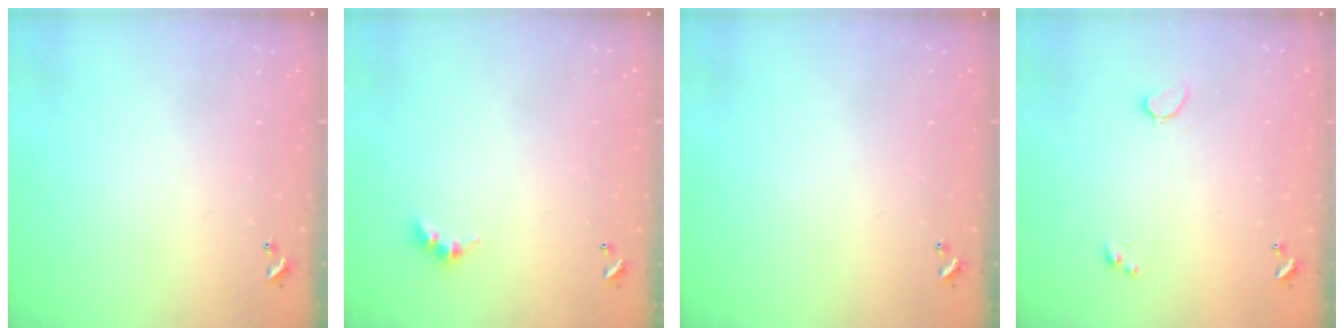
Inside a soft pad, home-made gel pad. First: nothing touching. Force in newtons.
{"total": 3.9, "press": 3.8, "slide": 0.5}
{"total": 0.0}
{"total": 0.8, "press": 0.7, "slide": 0.4}